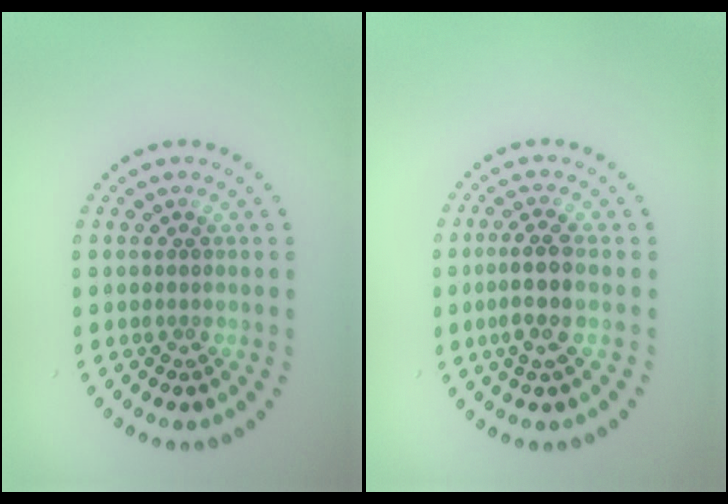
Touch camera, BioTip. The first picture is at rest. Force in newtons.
{"total": 2.9, "press": 2.5, "slide": 1.6}